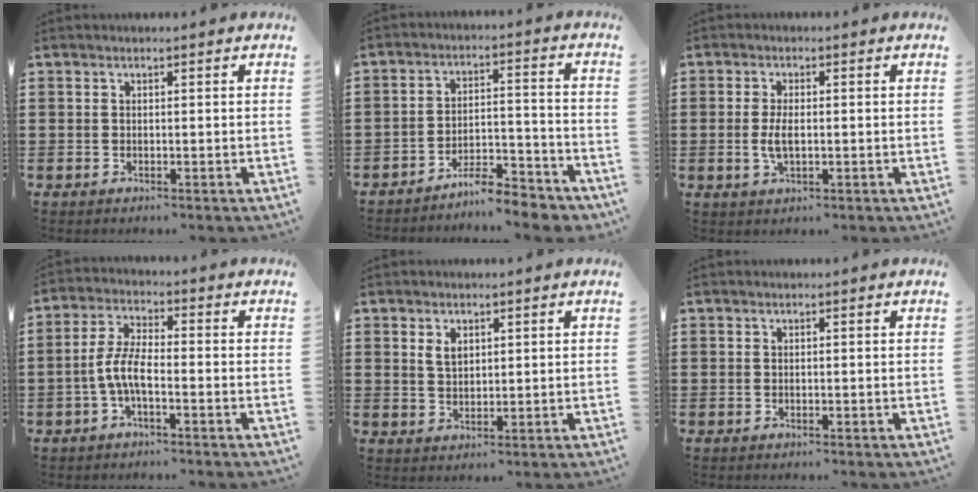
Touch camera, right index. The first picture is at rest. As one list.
[{"total": 6.4, "force": [-6.1, 0.6, 1.9], "torque": [-0.028, 0.013, -0.118]}, {"total": 3.6, "force": [-0.3, 1.5, 3.3], "torque": [-0.076, -0.003, -0.011]}, {"total": 5.7, "force": [-2.0, 1.8, 5.0], "torque": [-0.122, -0.006, -0.046]}, {"total": 2.4, "force": [1.2, 1.5, 1.5], "torque": [-0.035, 0.004, 0.022]}, {"total": 0.0}]